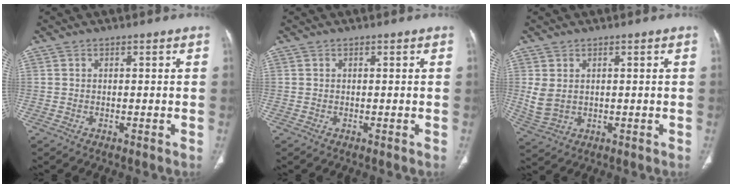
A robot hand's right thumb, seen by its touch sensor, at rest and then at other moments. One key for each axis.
{"total": 0.0}
{"total": 4.5, "fx": 0.9, "fy": 3.2, "fz": 3.1, "tx": -0.071, "ty": -0.002, "tz": 0.030}